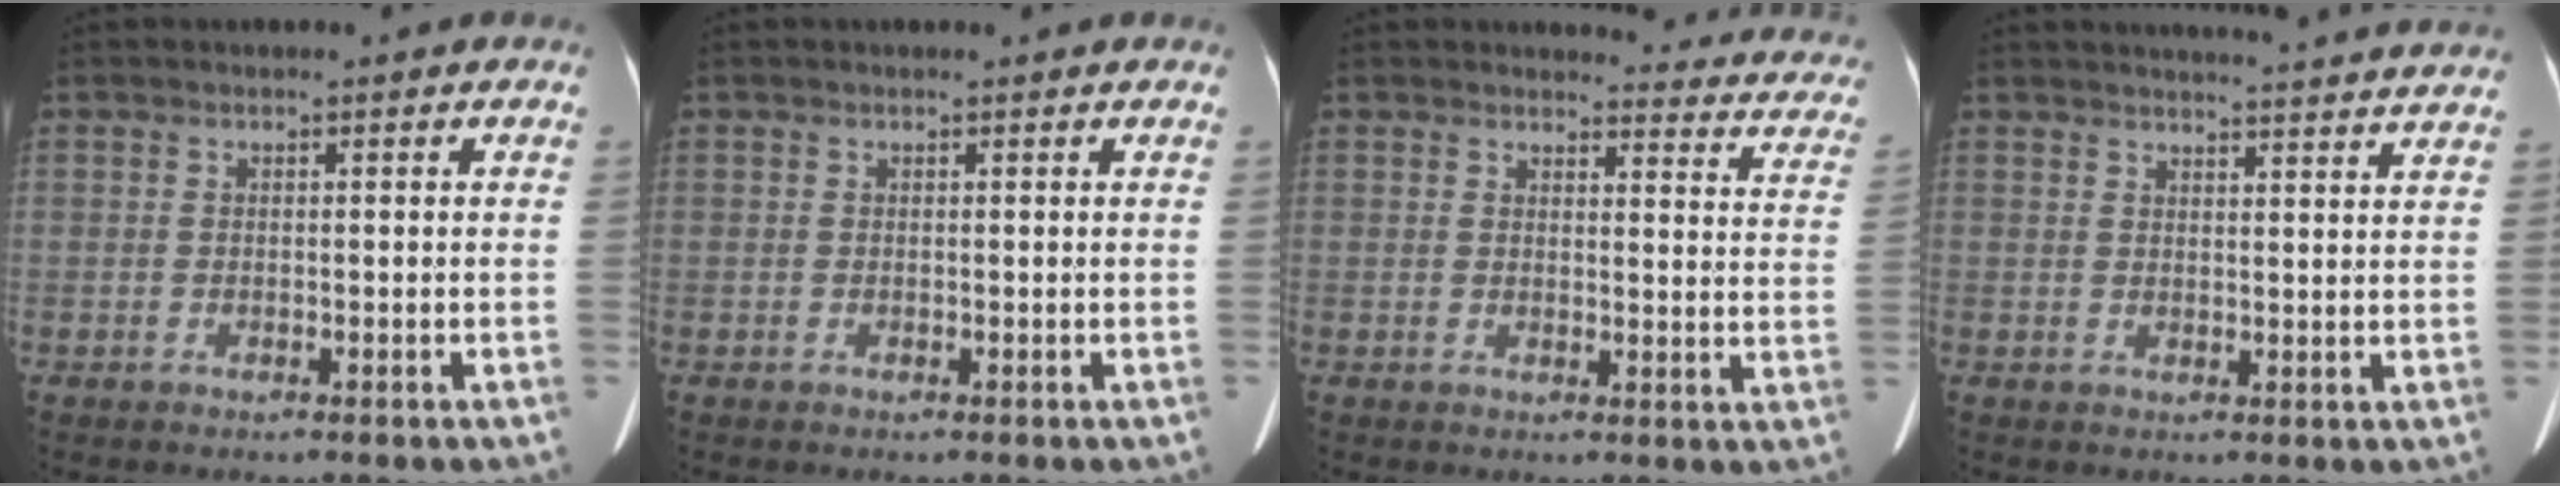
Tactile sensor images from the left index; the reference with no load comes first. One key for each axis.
{"total": 0.9, "fx": 0.9, "fy": 0.1, "fz": 0.2, "tx": -0.009, "ty": 0.006, "tz": 0.011}
{"total": 15.1, "fx": 14.6, "fy": 3.1, "fz": 2.4, "tx": 0.019, "ty": -0.083, "tz": 0.120}
{"total": 16.4, "fx": 15.6, "fy": 0.3, "fz": 4.8, "tx": -0.061, "ty": -0.013, "tz": 0.181}